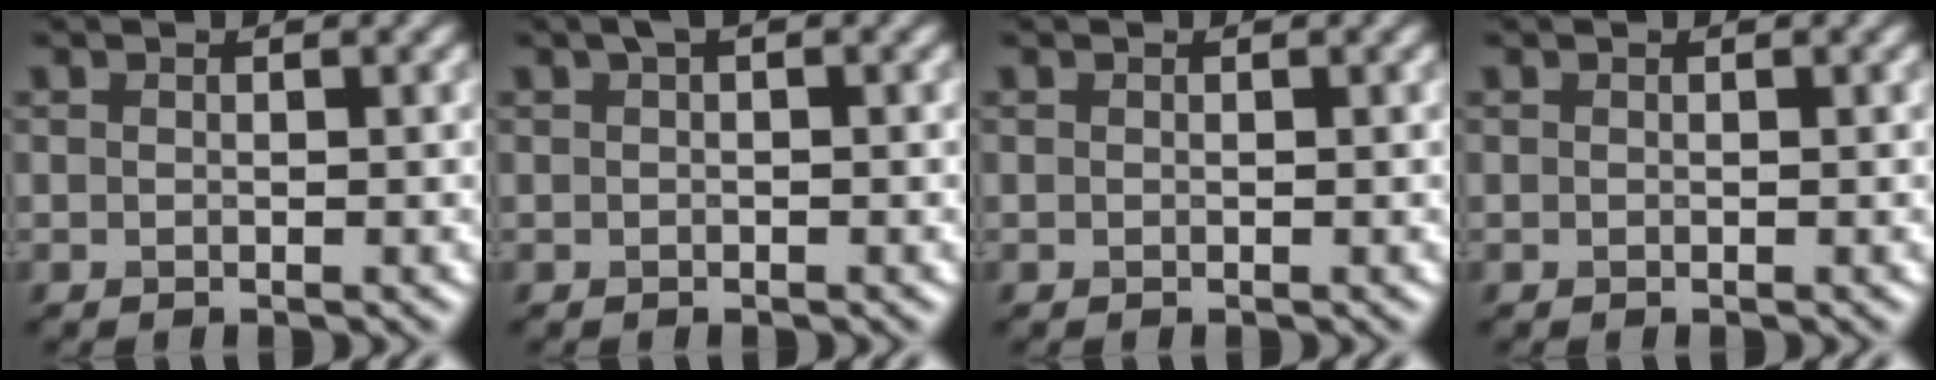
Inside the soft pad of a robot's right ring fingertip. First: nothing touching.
{"total": 0.8, "force": [0.3, 0.2, 0.7], "torque": [-0.012, 0.007, 0.006]}
{"total": 0.0}
{"total": 0.0}